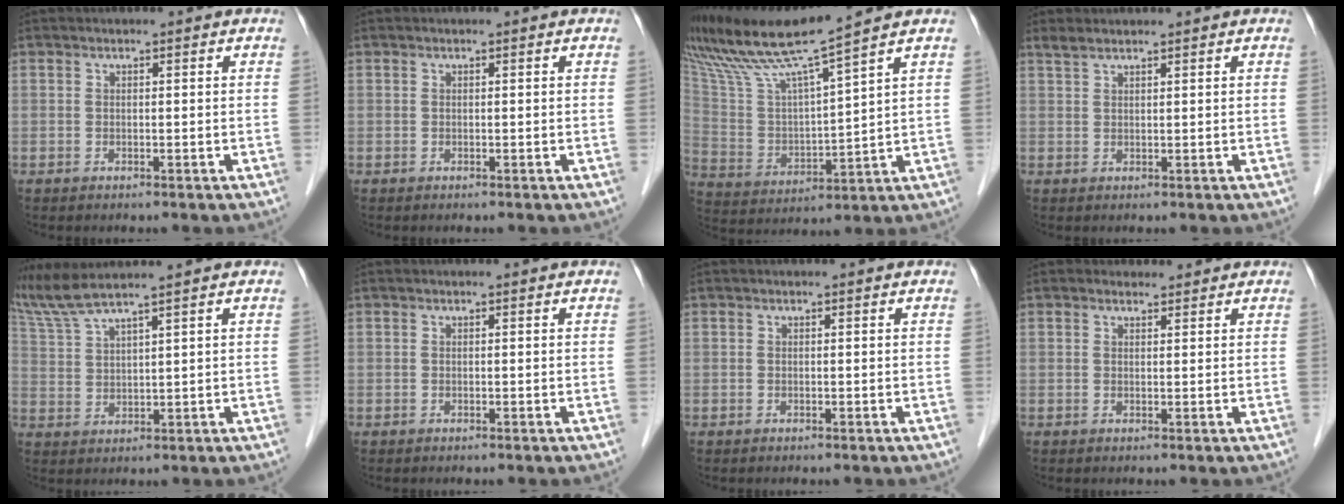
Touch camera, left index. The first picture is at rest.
{"total": 0.0}
{"total": 13.6, "force": [11.1, -1.5, 7.7], "torque": [-0.156, 0.000, 0.215]}
{"total": 1.4, "force": [1.3, 0.2, 0.5], "torque": [-0.014, 0.011, 0.033]}
{"total": 6.6, "force": [5.6, -1.4, 3.2], "torque": [-0.080, 0.008, 0.122]}
{"total": 0.0}
{"total": 0.0}
{"total": 1.3, "force": [1.0, 0.7, 0.0], "torque": [-0.002, 0.004, 0.013]}